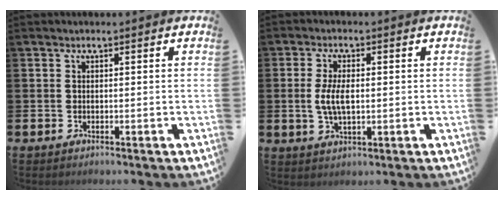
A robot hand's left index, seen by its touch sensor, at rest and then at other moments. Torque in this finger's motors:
{"motor_torque": [1.14, 0.20, 0.23, 0.21]}